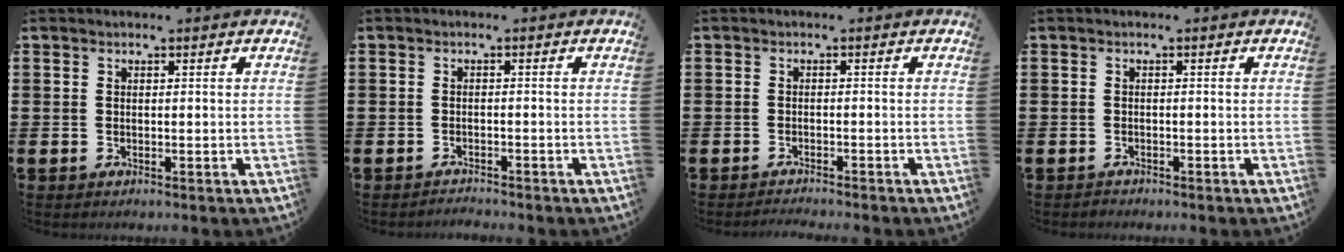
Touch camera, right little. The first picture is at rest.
{"total": 1.1, "force": [-1.1, 0.0, -0.1], "torque": [-0.001, 0.002, -0.024]}
{"total": 1.0, "force": [-1.0, -0.2, 0.1], "torque": [-0.001, 0.000, -0.021]}
{"total": 0.5, "force": [-0.5, 0.2, 0.0], "torque": [-0.001, -0.001, -0.012]}